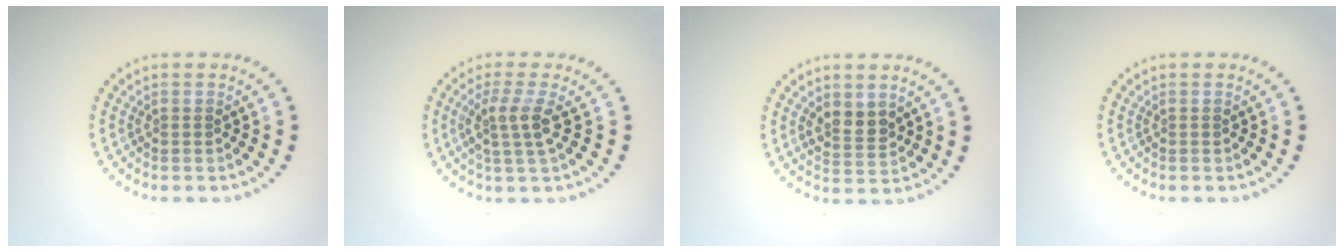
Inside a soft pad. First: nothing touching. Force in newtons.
{"total": 2.8, "press": 2.1, "slide": 1.9}
{"total": 2.5, "press": 2.3, "slide": 1.0}
{"total": 0.0}